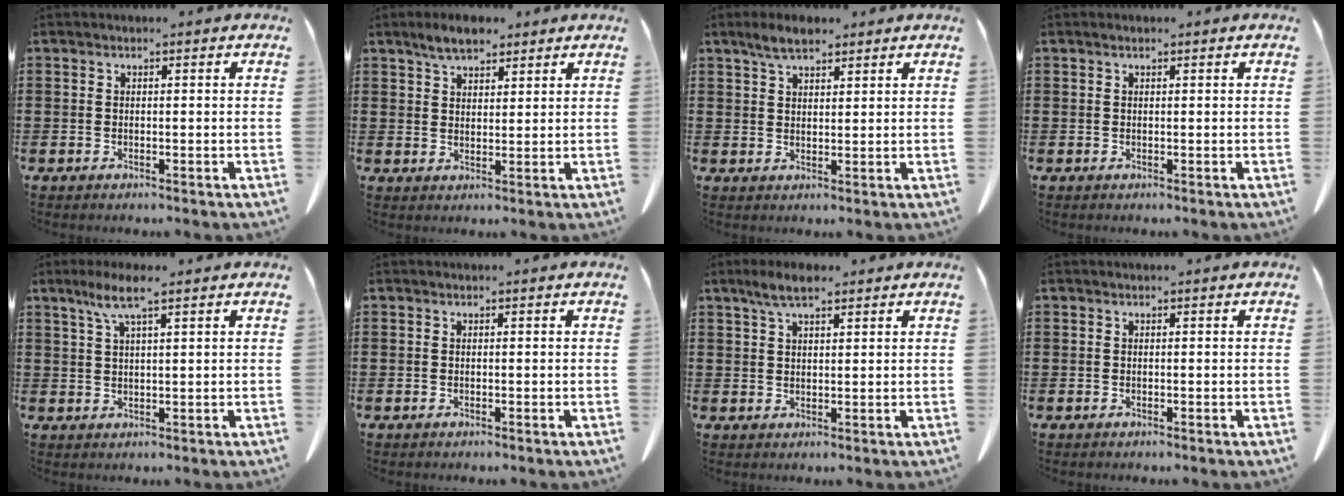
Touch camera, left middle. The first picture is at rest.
{"total": 4.6, "force": [3.6, 1.7, 2.2], "torque": [-0.050, 0.004, 0.067]}
{"total": 3.8, "force": [2.9, 1.2, 2.2], "torque": [-0.049, 0.005, 0.053]}
{"total": 0.0}
{"total": 5.0, "force": [3.0, 0.5, 4.0], "torque": [-0.084, 0.005, 0.052]}
{"total": 0.0}
{"total": 4.3, "force": [2.9, 1.2, 2.9], "torque": [-0.063, 0.006, 0.052]}
{"total": 0.0}